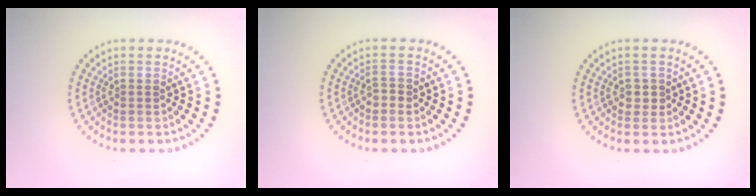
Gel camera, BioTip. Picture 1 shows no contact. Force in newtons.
{"total": 0.9, "press": 0.8, "slide": 0.4}
{"total": 1.2, "press": 1.0, "slide": 0.6}